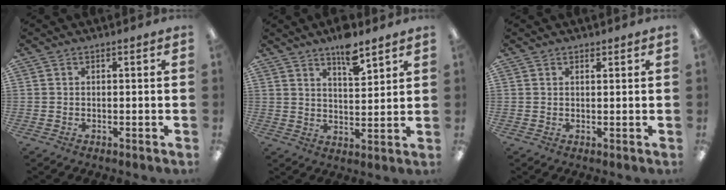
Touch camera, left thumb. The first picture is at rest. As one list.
[{"total": 8.3, "force": [6.3, 2.7, 4.6], "torque": [-0.066, -0.038, 0.106]}, {"total": 0.9, "force": [0.8, 0.4, 0.2], "torque": [0.004, -0.004, 0.014]}]